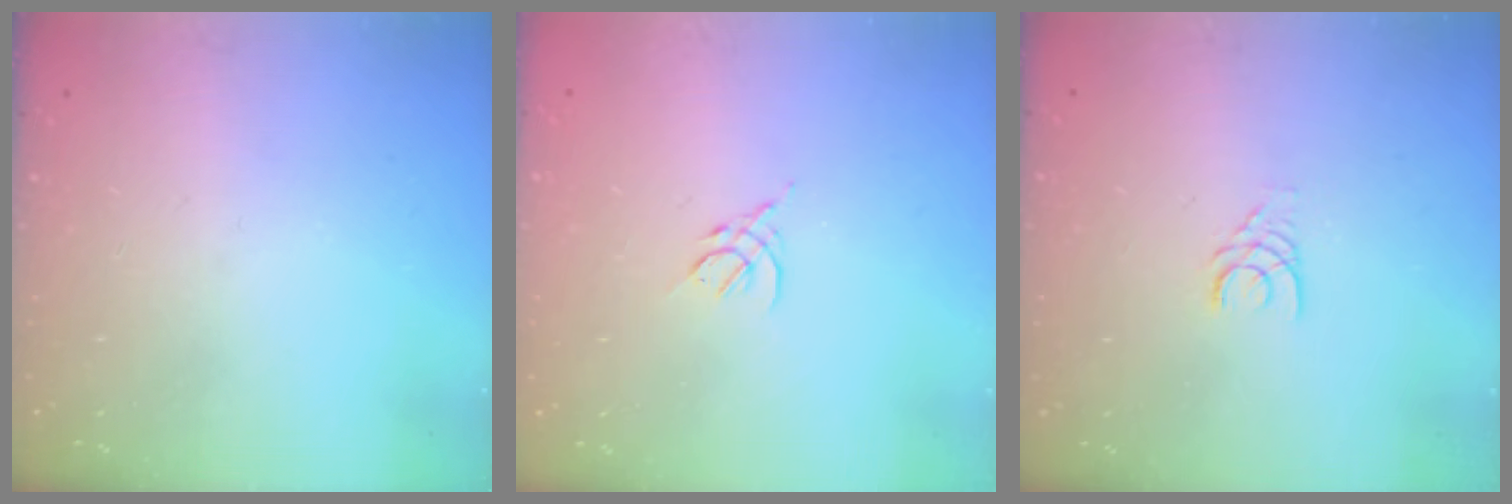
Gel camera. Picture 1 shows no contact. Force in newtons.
{"total": 3.1, "press": 3.0, "slide": 0.8}
{"total": 3.3, "press": 3.3, "slide": 0.3}